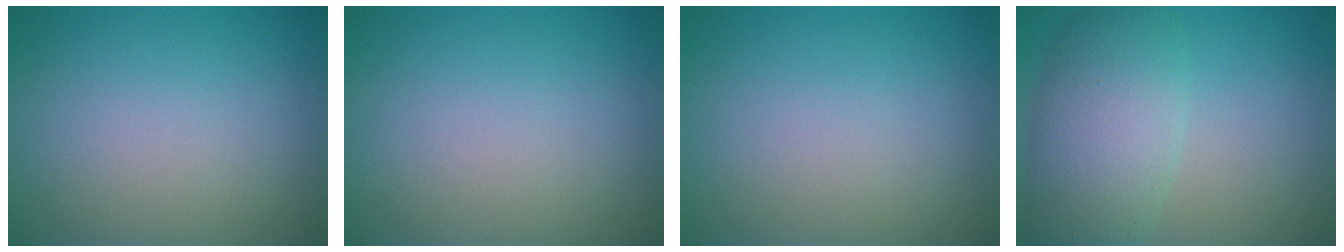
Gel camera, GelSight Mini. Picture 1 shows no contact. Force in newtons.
{"total": 0.0}
{"total": 0.0}
{"total": 6.8, "press": 6.8, "slide": 0.3}